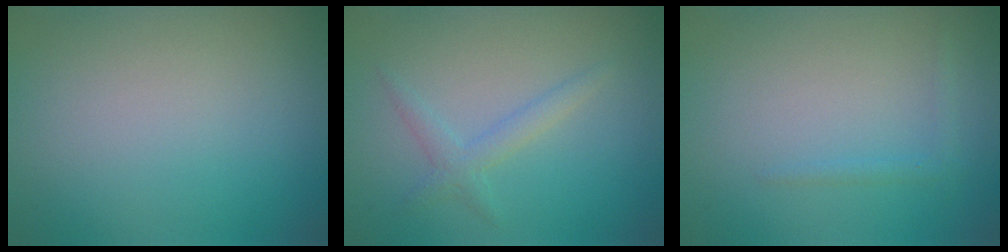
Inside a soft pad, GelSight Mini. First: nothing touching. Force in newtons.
{"total": 1.7, "press": 1.7, "slide": 0.1}
{"total": 1.1, "press": 1.1, "slide": 0.1}